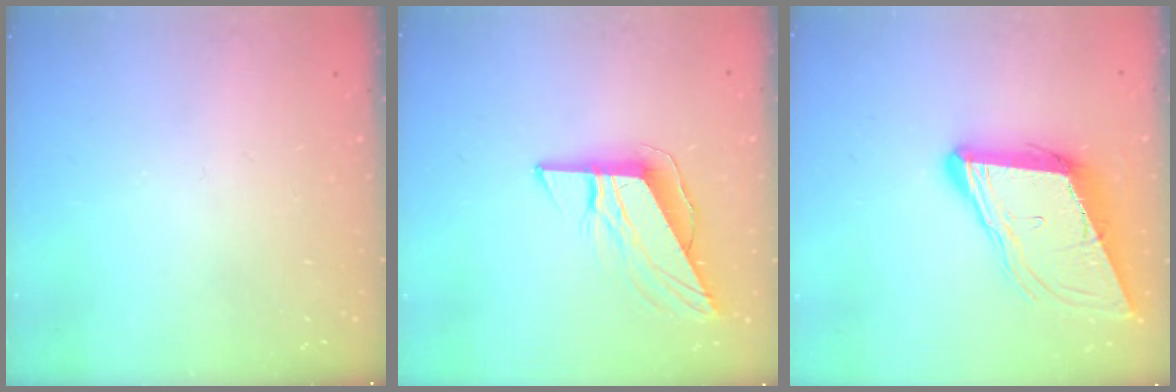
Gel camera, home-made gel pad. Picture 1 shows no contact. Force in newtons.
{"total": 9.4, "press": 9.4, "slide": 0.4}
{"total": 12.0, "press": 11.5, "slide": 3.7}